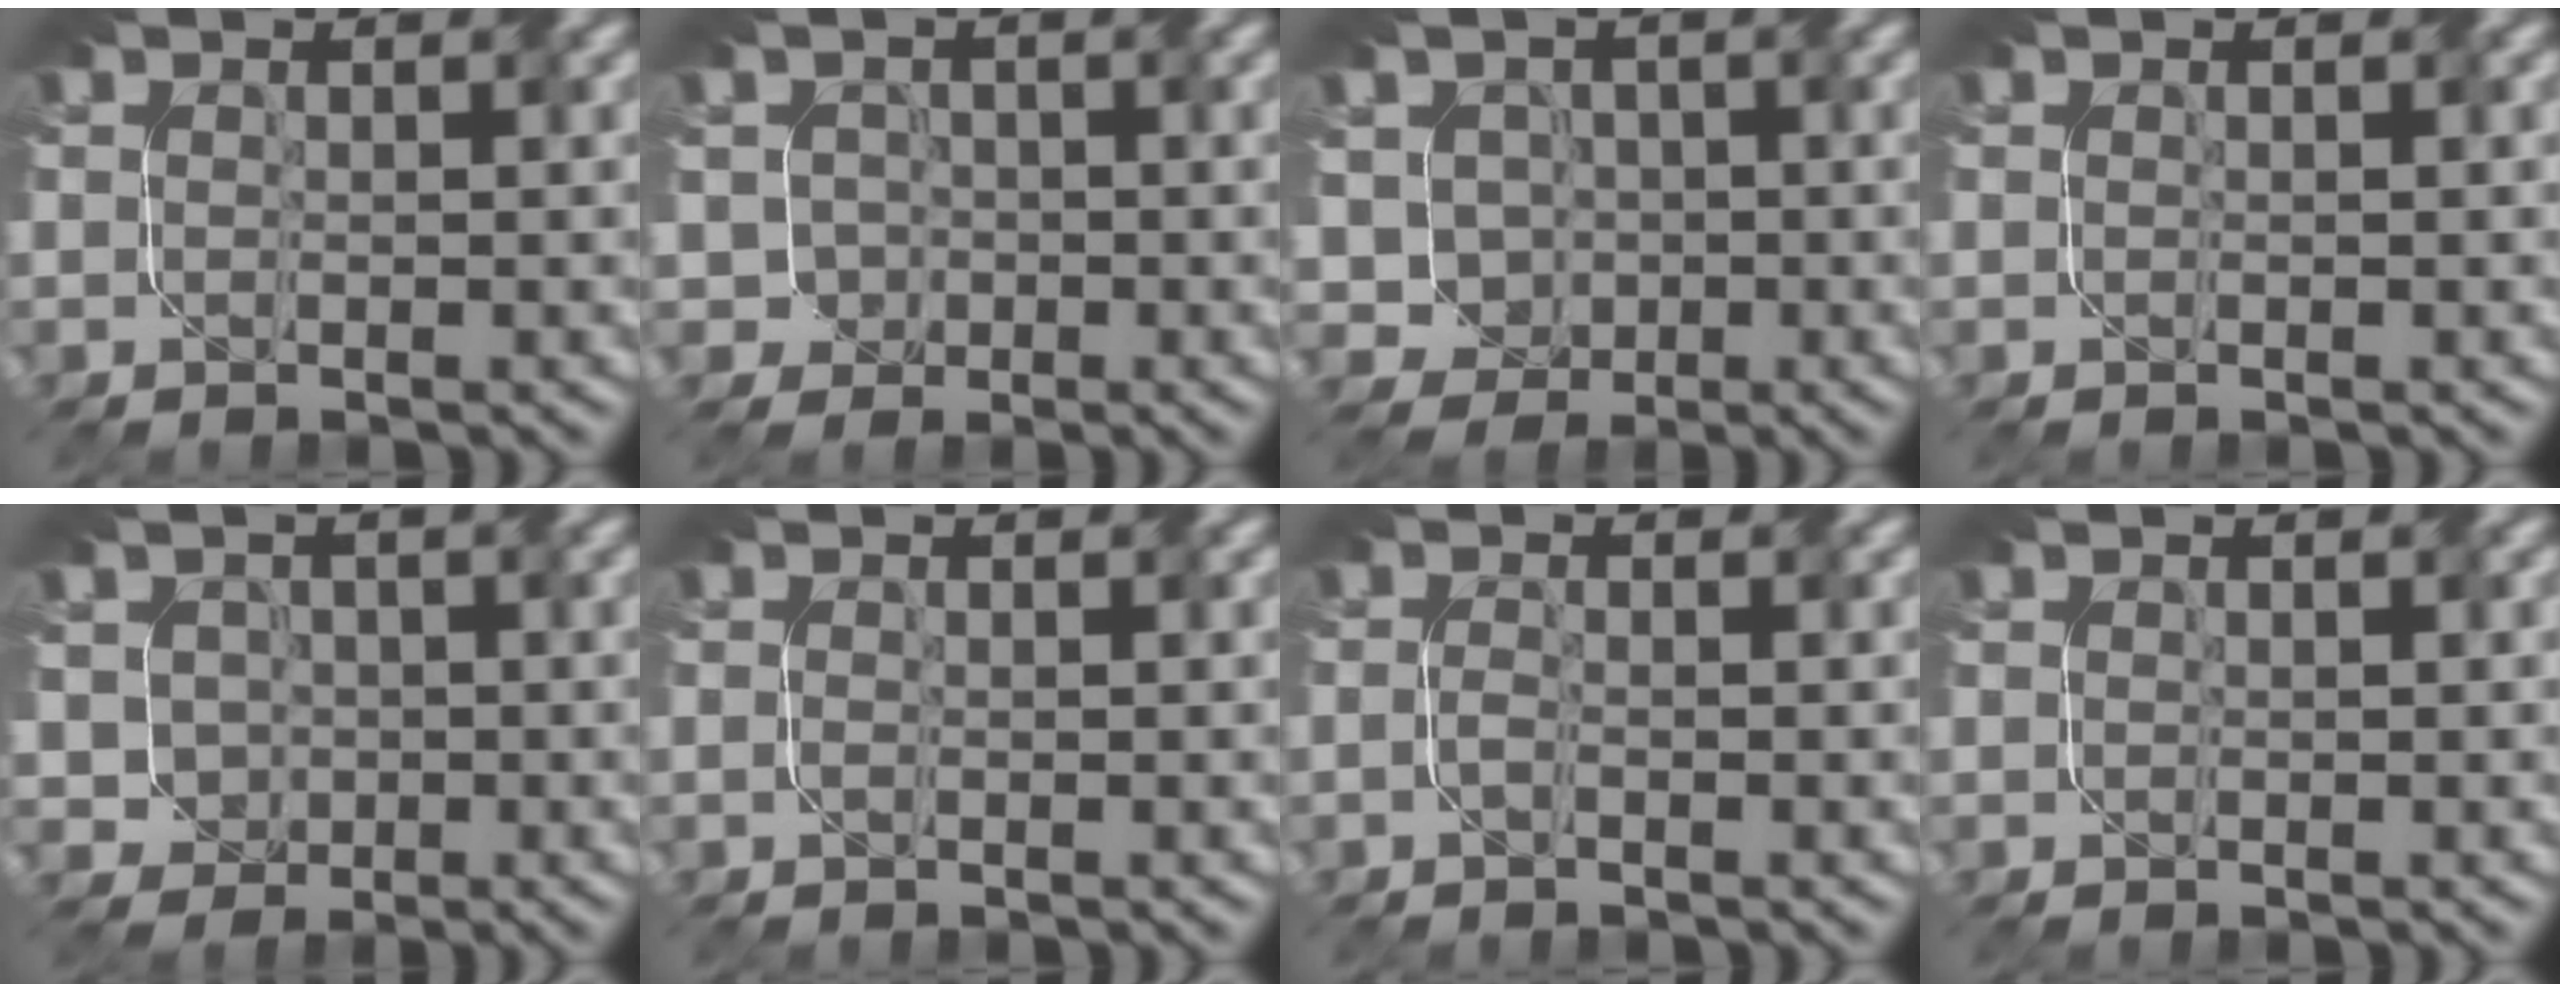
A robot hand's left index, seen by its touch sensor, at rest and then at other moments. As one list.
[{"total": 2.3, "force": [-0.8, 2.1, 0.3], "torque": [0.004, 0.016, -0.019]}, {"total": 3.5, "force": [-0.4, 3.2, 1.3], "torque": [-0.028, 0.007, -0.020]}, {"total": 0.0}, {"total": 2.4, "force": [-0.3, 2.2, 0.7], "torque": [-0.015, 0.004, -0.003]}, {"total": 0.6, "force": [-0.5, -0.3, 0.1], "torque": [-0.005, 0.002, -0.010]}, {"total": 1.0, "force": [-0.8, -0.4, 0.5], "torque": [-0.012, 0.005, -0.019]}, {"total": 0.0}]